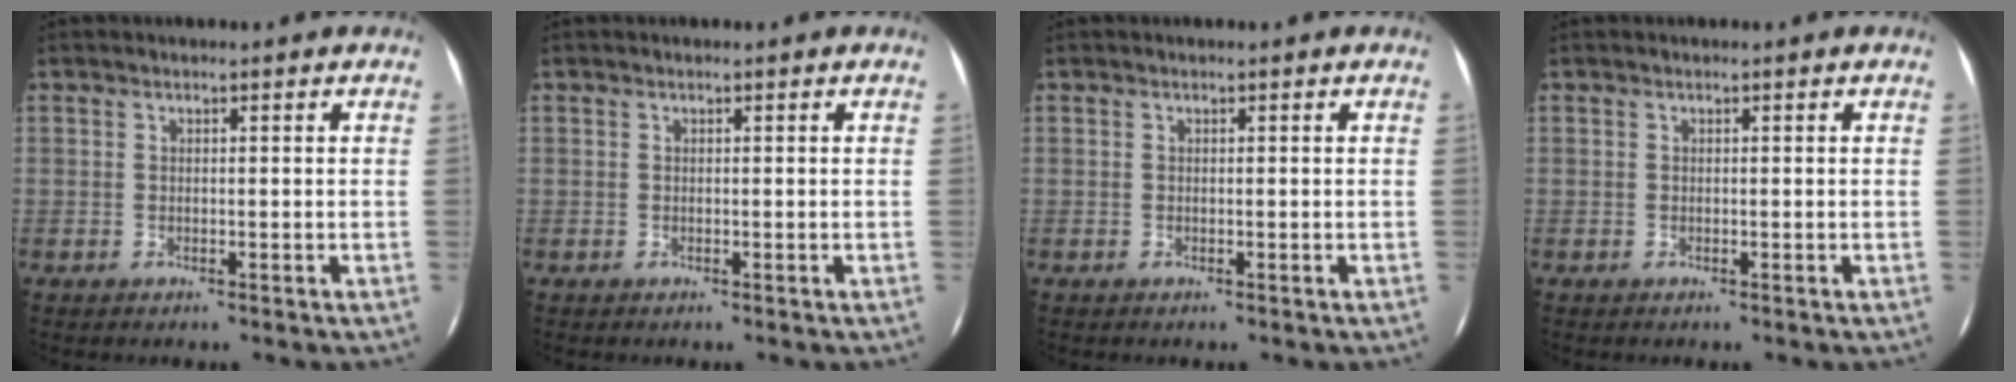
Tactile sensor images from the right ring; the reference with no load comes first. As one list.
[{"total": 0.0}, {"total": 0.0}, {"total": 0.0}]